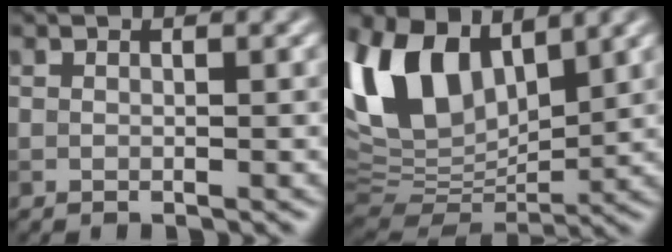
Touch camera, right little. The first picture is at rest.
{"total": 12.3, "force": [5.6, 7.1, 8.4], "torque": [-0.194, 0.018, 0.099]}